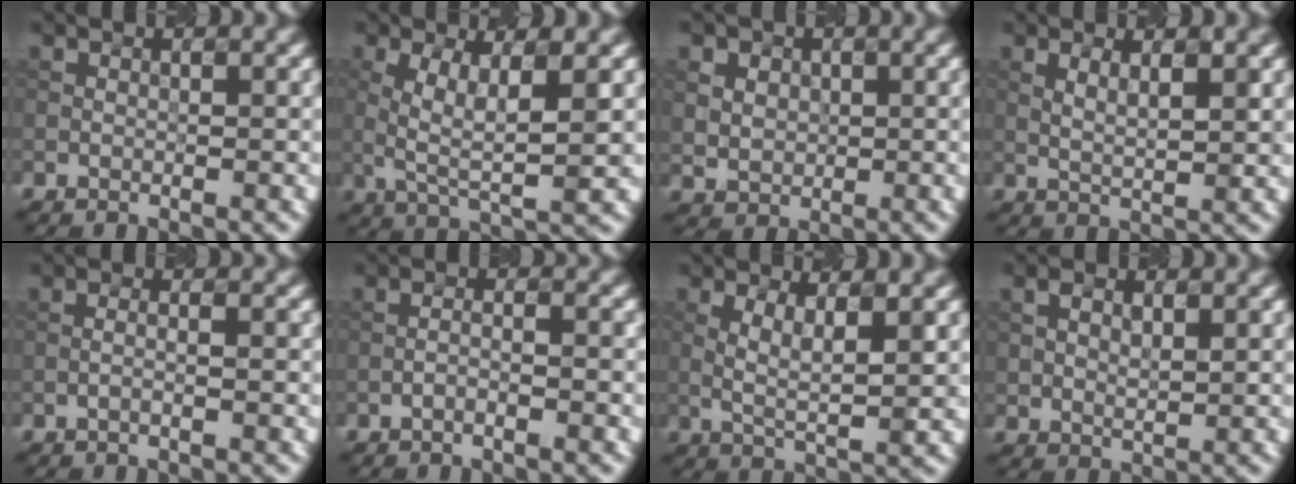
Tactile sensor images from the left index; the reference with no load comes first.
{"total": 4.6, "force": [0.4, 1.3, 4.4], "torque": [-0.096, 0.002, 0.017]}
{"total": 4.0, "force": [1.9, 3.2, 1.2], "torque": [-0.041, 0.018, 0.033]}
{"total": 2.2, "force": [1.1, 0.5, 1.9], "torque": [-0.034, 0.000, 0.027]}
{"total": 0.8, "force": [-0.4, 0.0, 0.7], "torque": [-0.017, 0.007, -0.005]}
{"total": 1.2, "force": [-1.0, 0.0, 0.7], "torque": [-0.021, 0.012, -0.013]}
{"total": 3.3, "force": [0.7, 0.8, 3.2], "torque": [-0.073, 0.001, 0.022]}
{"total": 1.5, "force": [0.7, 1.0, 0.8], "torque": [-0.029, 0.002, 0.024]}